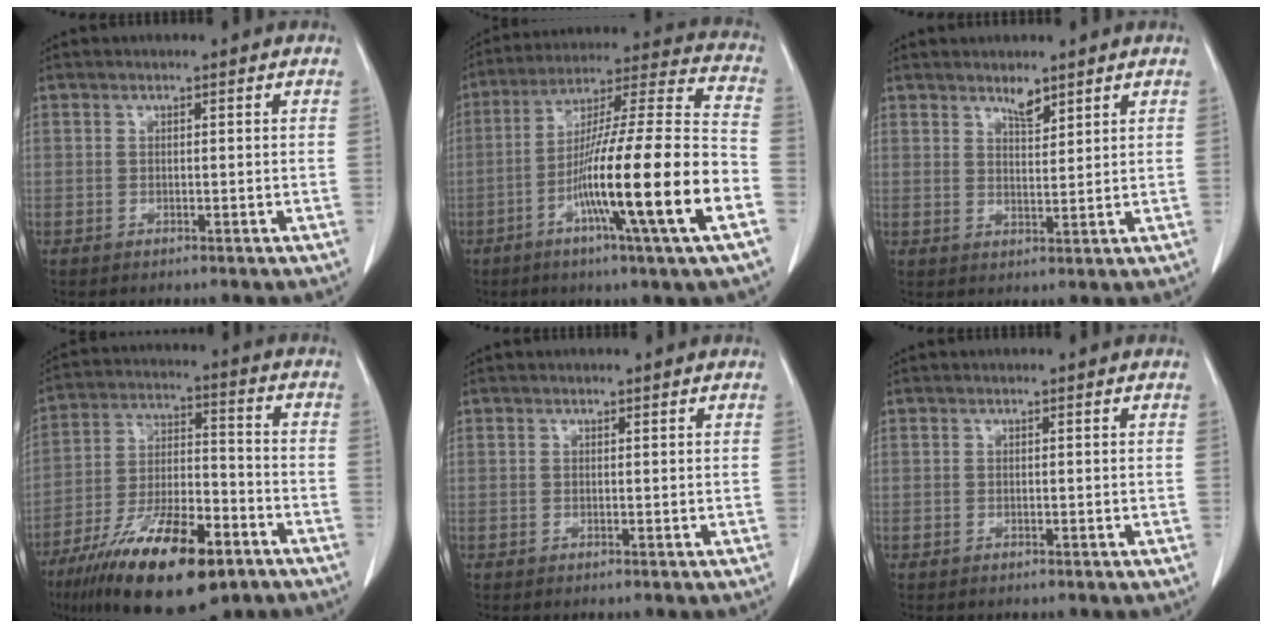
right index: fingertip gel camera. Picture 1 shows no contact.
{"total": 21.3, "force": [-7.6, -0.5, 19.9], "torque": [-0.324, -0.014, -0.133]}
{"total": 2.7, "force": [2.3, 0.7, 1.4], "torque": [-0.027, -0.006, 0.042]}
{"total": 19.4, "force": [-11.8, 5.7, 14.3], "torque": [-0.254, -0.018, -0.203]}
{"total": 0.0}
{"total": 0.0}